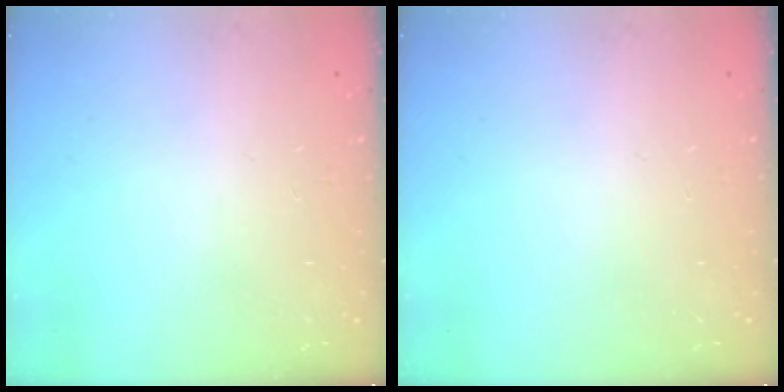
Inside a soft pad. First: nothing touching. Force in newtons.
{"total": 0.0}